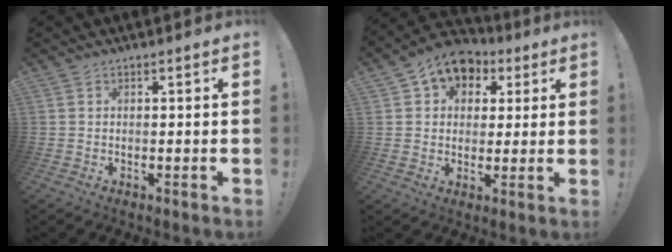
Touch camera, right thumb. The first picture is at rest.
{"total": 9.5, "force": [4.5, 7.3, 4.0], "torque": [-0.060, -0.017, 0.089]}